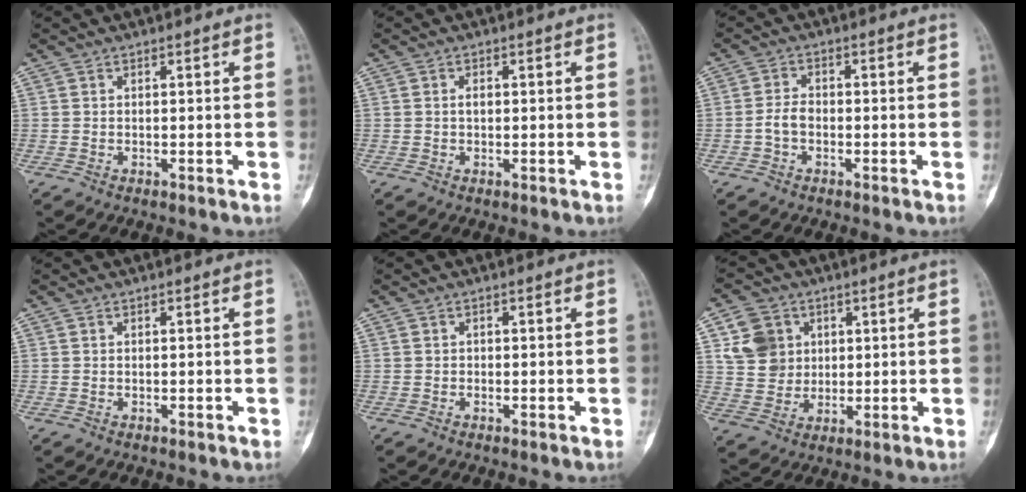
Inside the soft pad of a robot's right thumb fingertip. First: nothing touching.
{"total": 1.1, "force": [0.1, 0.7, 0.9], "torque": [-0.012, 0.000, 0.002]}
{"total": 3.0, "force": [-1.0, 2.0, 2.1], "torque": [-0.039, 0.013, -0.025]}
{"total": 0.0}
{"total": 0.0}
{"total": 9.2, "force": [2.9, 8.1, 3.4], "torque": [-0.034, -0.005, 0.059]}